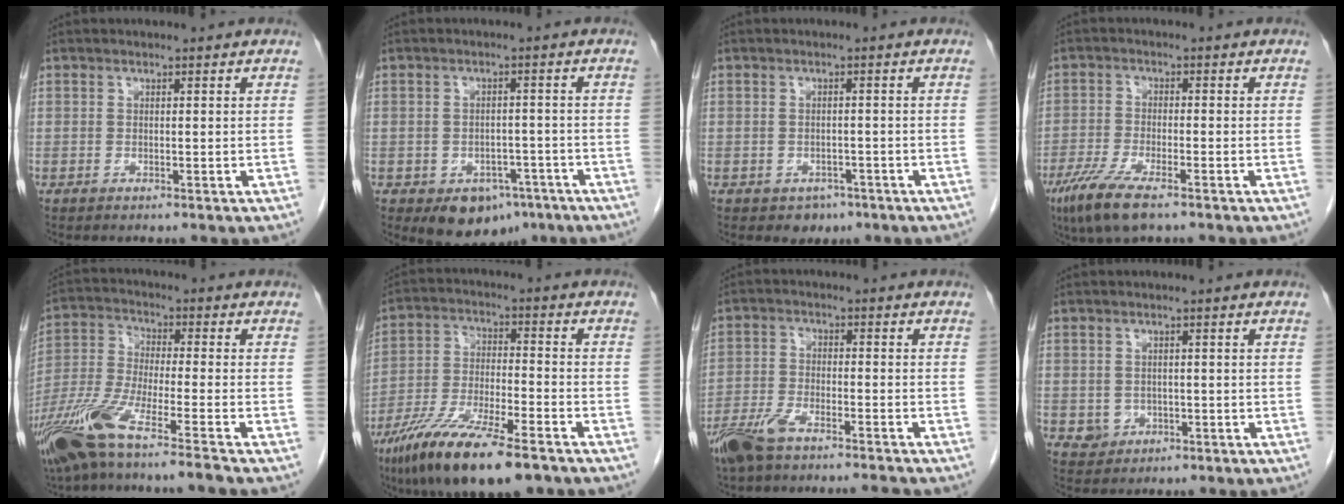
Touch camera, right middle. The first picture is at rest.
{"total": 7.4, "force": [-4.4, 4.8, 3.5], "torque": [-0.042, 0.005, -0.054]}
{"total": 2.9, "force": [-1.7, 2.1, 0.9], "torque": [-0.010, 0.005, -0.016]}
{"total": 7.9, "force": [-5.1, 1.4, 5.8], "torque": [-0.116, -0.019, -0.089]}
{"total": 12.7, "force": [-9.0, -0.6, 8.9], "torque": [-0.184, -0.038, -0.171]}
{"total": 15.2, "force": [-10.4, 2.6, 10.9], "torque": [-0.214, -0.036, -0.187]}
{"total": 8.4, "force": [-7.1, 1.1, 4.3], "torque": [-0.088, -0.010, -0.129]}
{"total": 2.5, "force": [-0.5, 2.4, 0.6], "torque": [-0.006, 0.004, 0.001]}